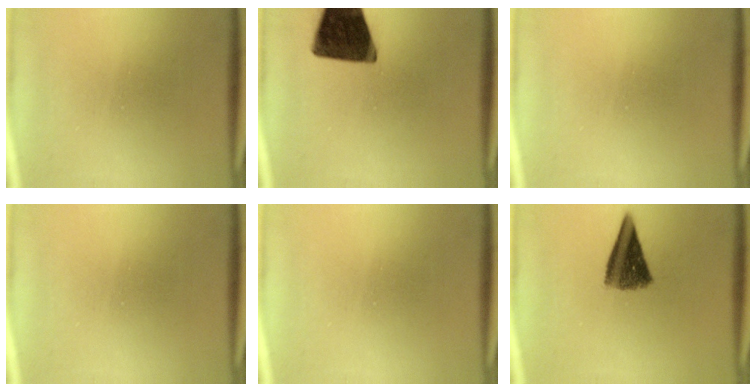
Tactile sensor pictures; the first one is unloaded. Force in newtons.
{"total": 16.0}
{"total": 0.0}
{"total": 0.0}
{"total": 0.0}
{"total": 8.5}